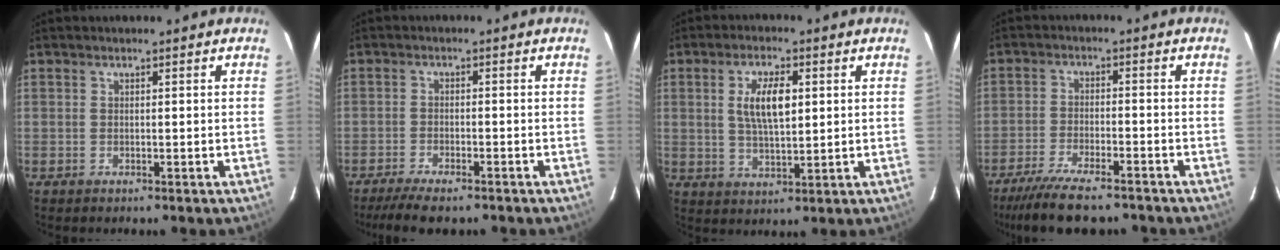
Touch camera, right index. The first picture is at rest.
{"total": 7.4, "force": [-6.1, 1.5, 4.0], "torque": [-0.097, -0.020, -0.104]}
{"total": 7.6, "force": [1.8, 2.9, 6.8], "torque": [-0.127, 0.003, 0.036]}
{"total": 12.7, "force": [-10.6, 2.9, 6.3], "torque": [-0.142, -0.024, -0.174]}